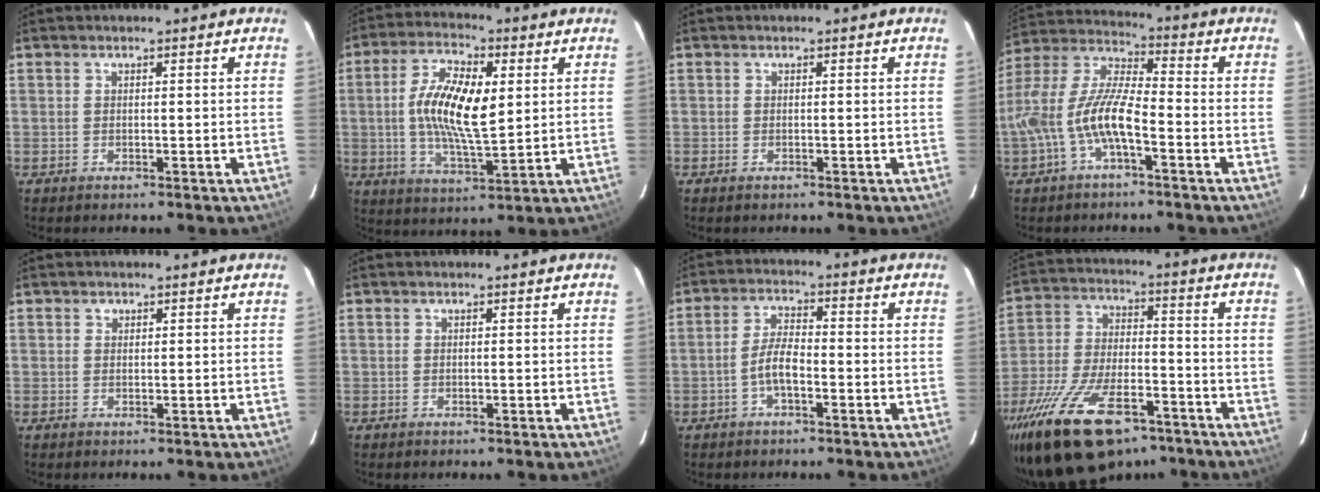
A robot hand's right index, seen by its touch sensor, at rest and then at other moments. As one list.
[{"total": 12.7, "force": [1.7, 4.9, 11.6], "torque": [-0.222, 0.007, 0.030]}, {"total": 0.6, "force": [-0.4, 0.3, 0.3], "torque": [-0.007, -0.001, -0.009]}, {"total": 12.3, "force": [-4.6, 3.4, 10.9], "torque": [-0.235, 0.005, -0.090]}, {"total": 0.7, "force": [0.3, 0.6, 0.0], "torque": [0.003, 0.004, 0.004]}, {"total": 0.0}, {"total": 4.7, "force": [-1.9, 1.5, 4.0], "torque": [-0.086, 0.010, -0.037]}, {"total": 24.0, "force": [-16.0, 10.5, 14.4], "torque": [-0.293, -0.031, -0.261]}]